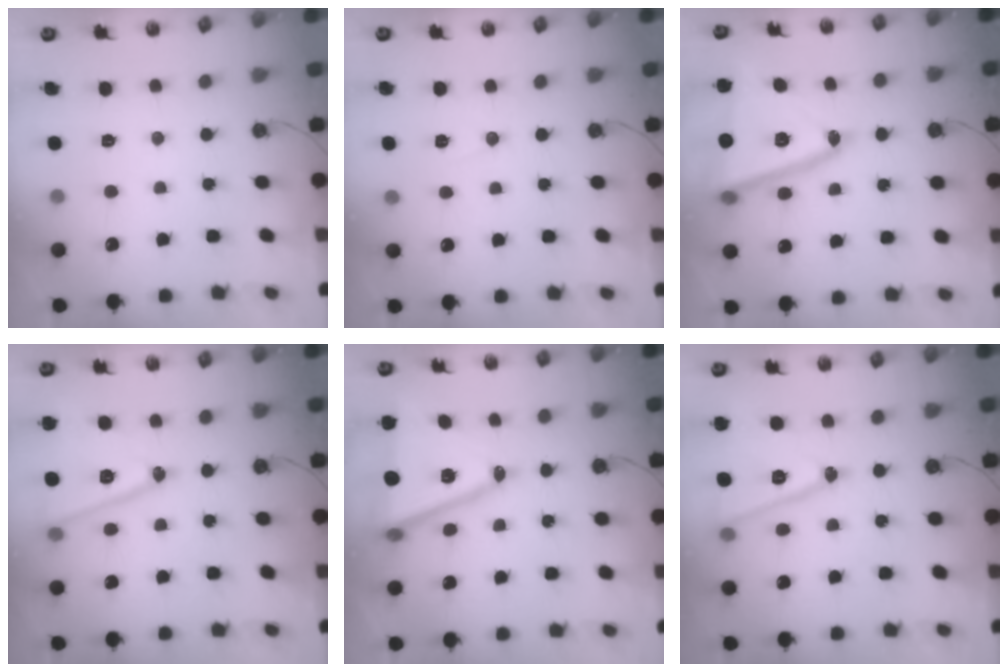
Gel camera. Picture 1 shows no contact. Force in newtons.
{"total": 4.7, "press": 3.0, "slide": 3.6}
{"total": 21.1, "press": 20.9, "slide": 2.7}
{"total": 14.6, "press": 14.2, "slide": 3.3}
{"total": 17.2, "press": 16.8, "slide": 3.6}
{"total": 14.5, "press": 14.1, "slide": 3.2}